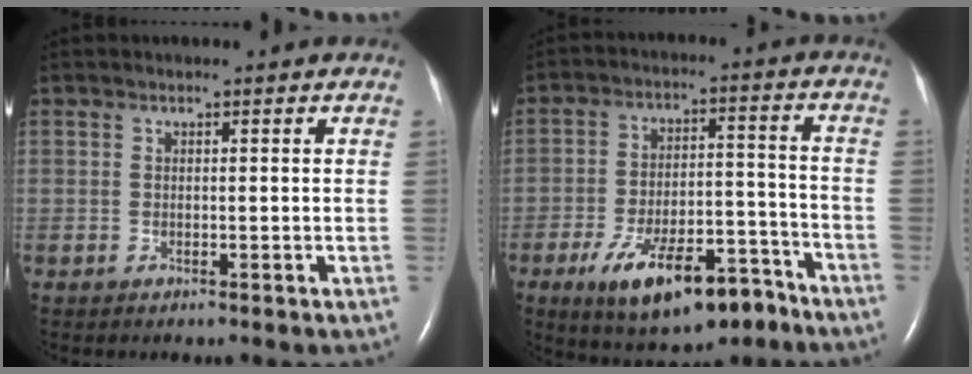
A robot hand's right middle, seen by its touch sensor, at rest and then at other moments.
{"total": 14.5, "force": [-9.1, 5.3, 10.0], "torque": [-0.161, 0.007, -0.139]}